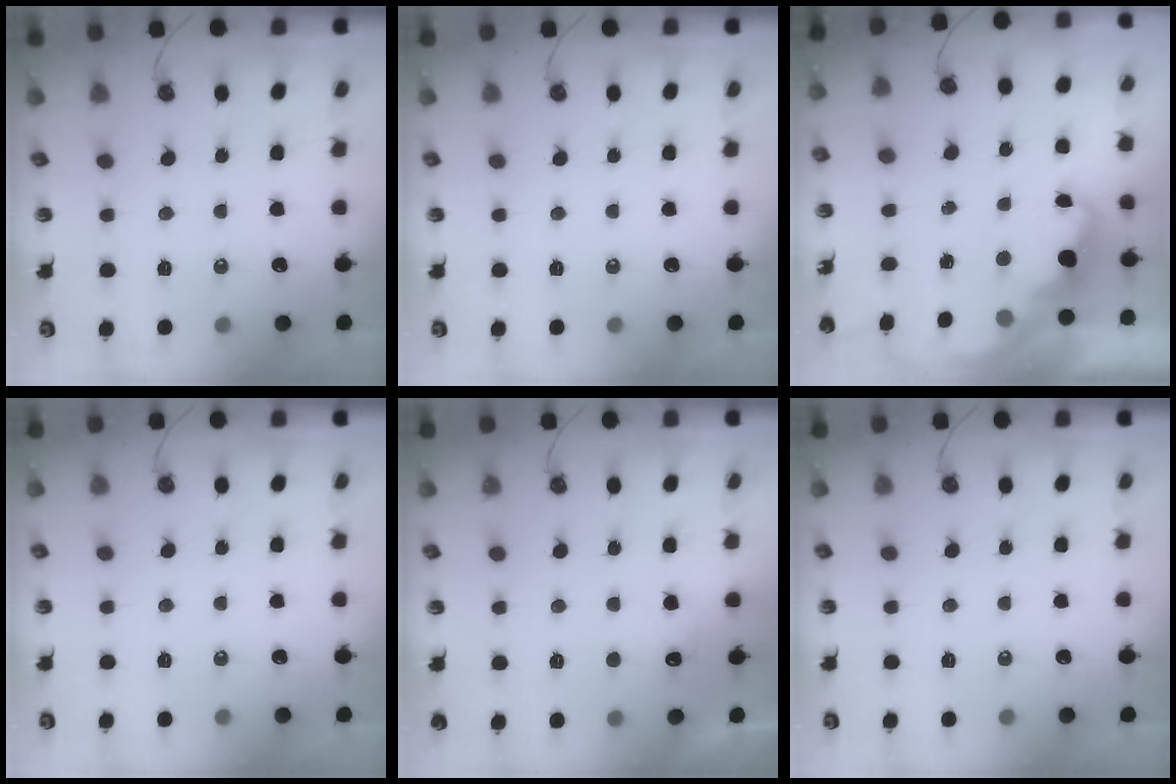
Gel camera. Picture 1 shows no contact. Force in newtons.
{"total": 0.0}
{"total": 2.6, "press": 2.5, "slide": 0.6}
{"total": 0.0}
{"total": 6.3, "press": 6.2, "slide": 1.1}
{"total": 0.0}